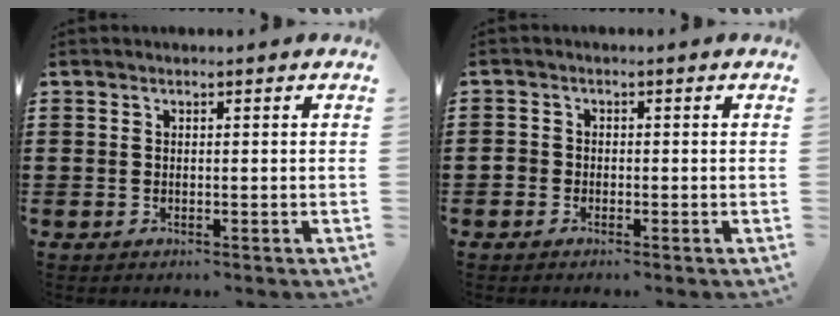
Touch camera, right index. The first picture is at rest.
{"total": 1.1, "force": [-0.6, 0.9, 0.2], "torque": [-0.006, 0.006, -0.015]}